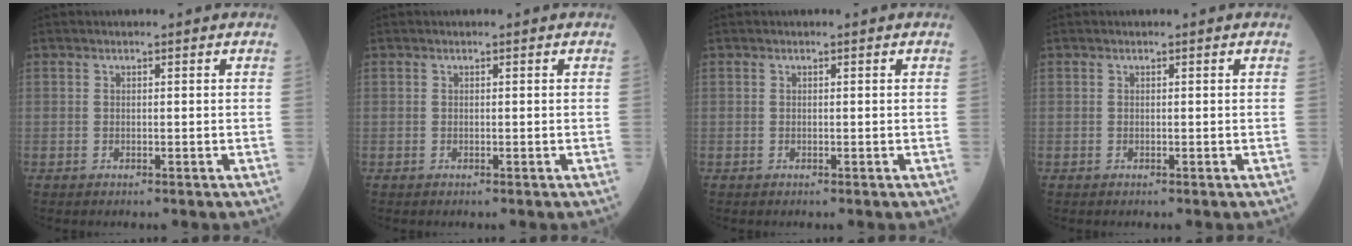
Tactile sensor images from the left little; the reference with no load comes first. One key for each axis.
{"total": 0.0}
{"total": 0.0}
{"total": 0.0}